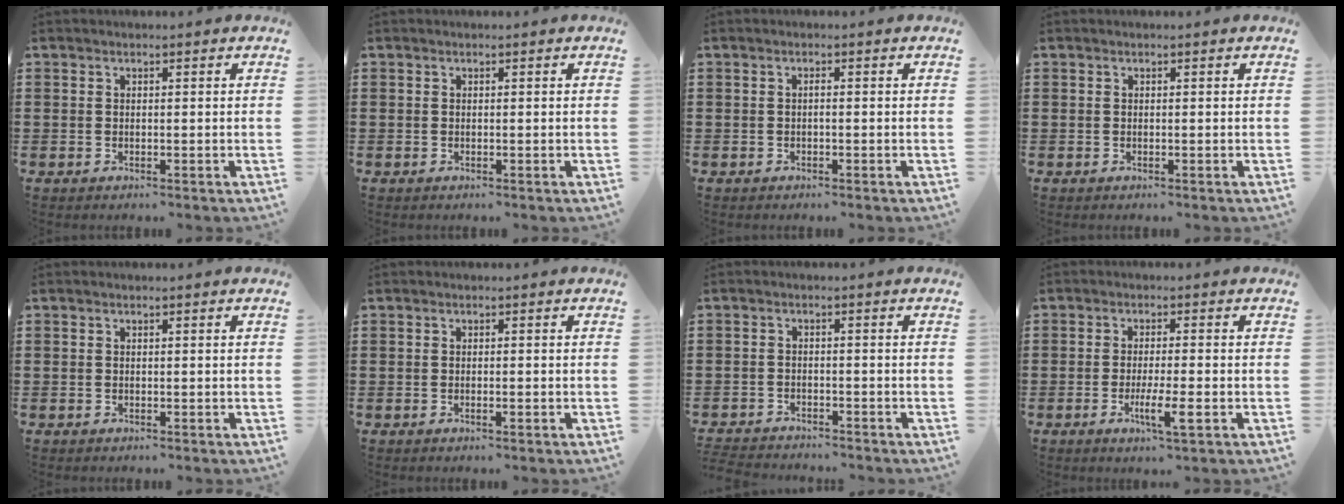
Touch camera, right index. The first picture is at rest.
{"total": 0.0}
{"total": 0.6, "force": [-0.2, 0.1, 0.6], "torque": [-0.012, -0.004, -0.003]}
{"total": 0.0}
{"total": 0.0}
{"total": 0.6, "force": [-0.3, 0.2, 0.5], "torque": [-0.010, -0.004, -0.004]}
{"total": 2.3, "force": [-2.3, 0.1, -0.1], "torque": [-0.004, 0.000, -0.051]}
{"total": 5.2, "force": [-2.0, 0.7, 4.7], "torque": [-0.083, -0.011, -0.033]}